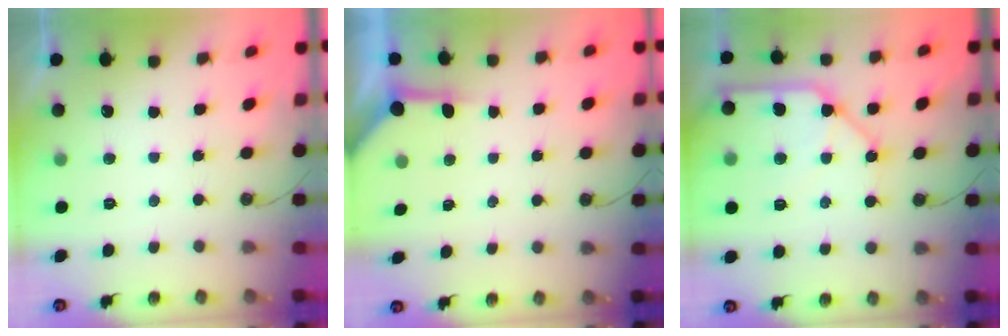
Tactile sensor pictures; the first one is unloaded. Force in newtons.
{"total": 3.8, "press": 3.8, "slide": 0.4}
{"total": 13.3, "press": 13.2, "slide": 2.0}